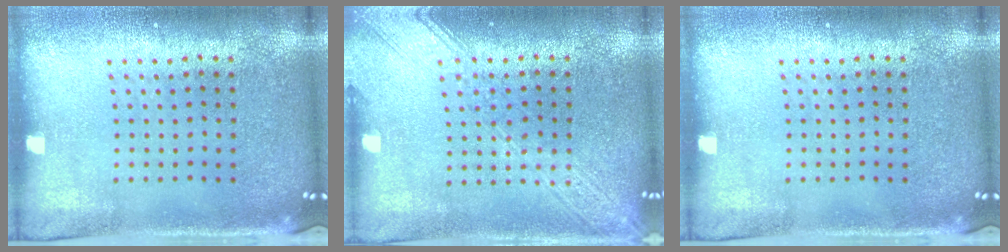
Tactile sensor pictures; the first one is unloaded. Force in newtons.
{"total": 3.4, "press": 3.3, "slide": 0.5}
{"total": 0.0}